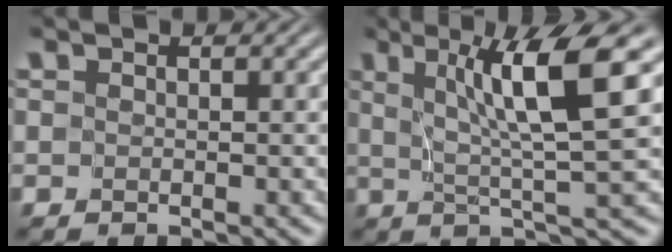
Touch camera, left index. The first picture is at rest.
{"total": 7.8, "force": [2.6, 0.8, 7.3], "torque": [-0.108, 0.007, 0.044]}